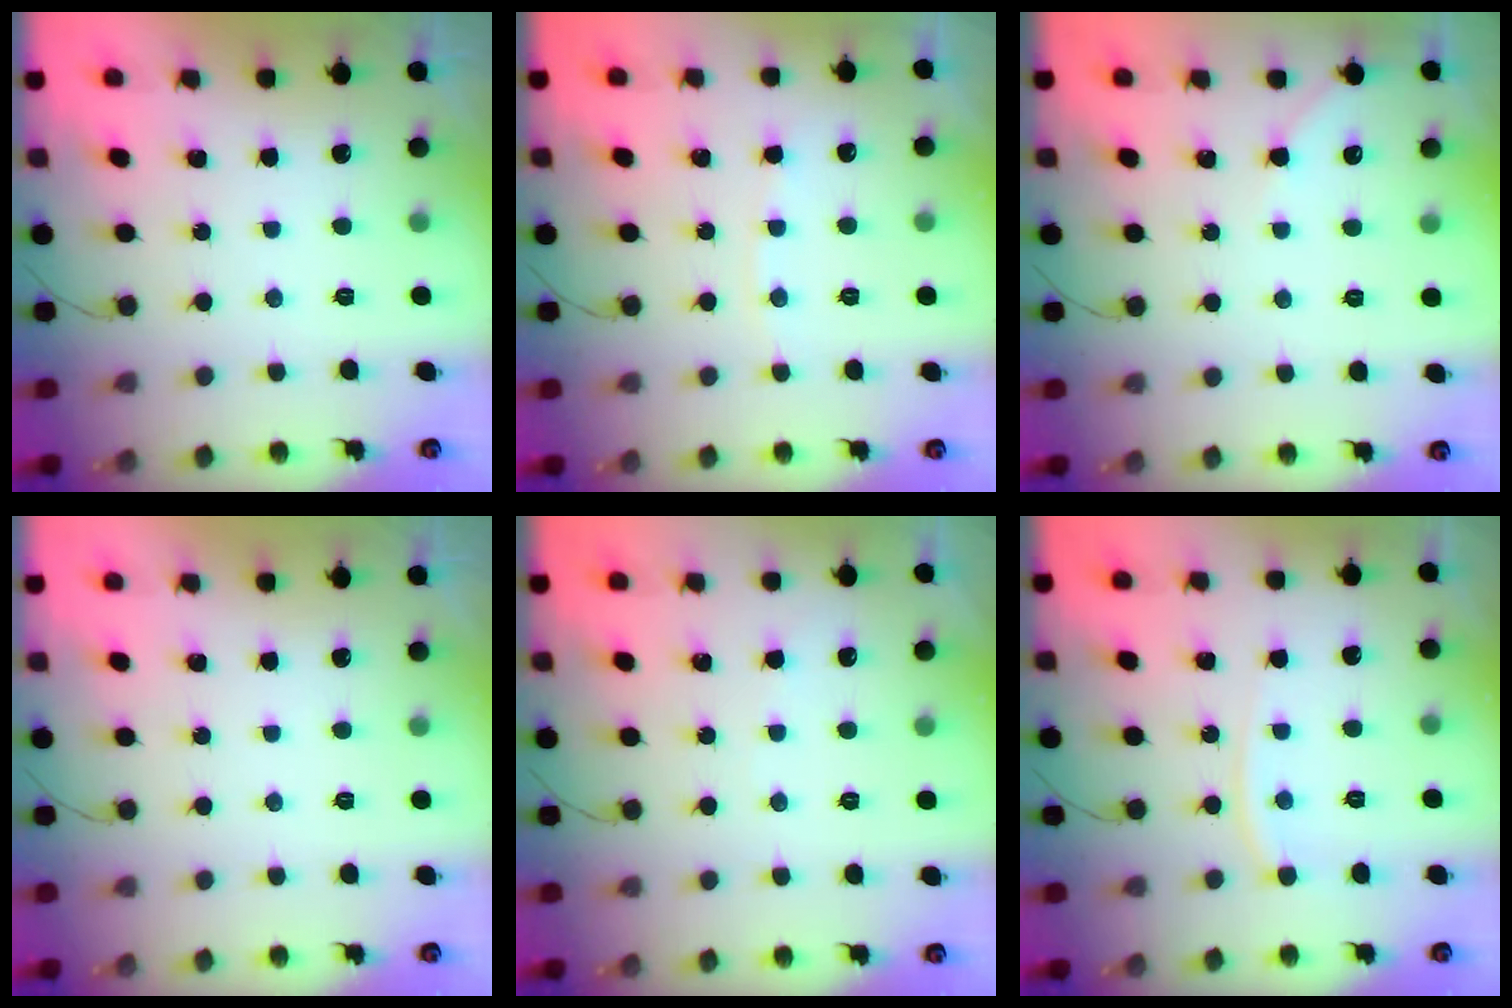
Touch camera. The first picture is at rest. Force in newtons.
{"total": 3.0, "press": 3.0, "slide": 0.4}
{"total": 2.9, "press": 2.8, "slide": 0.4}
{"total": 0.0}
{"total": 1.9, "press": 1.8, "slide": 0.2}
{"total": 6.1, "press": 6.1, "slide": 0.8}